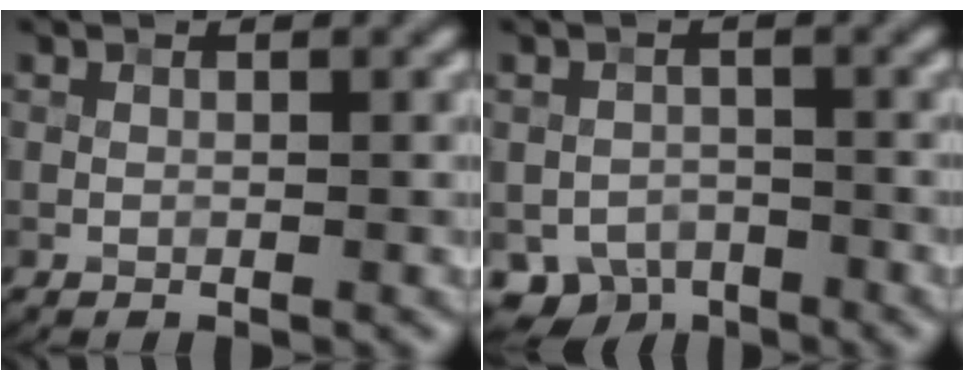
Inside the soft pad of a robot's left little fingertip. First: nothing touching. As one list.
[{"total": 4.1, "force": [-2.6, 2.9, 1.2], "torque": [-0.015, -0.007, -0.043]}]